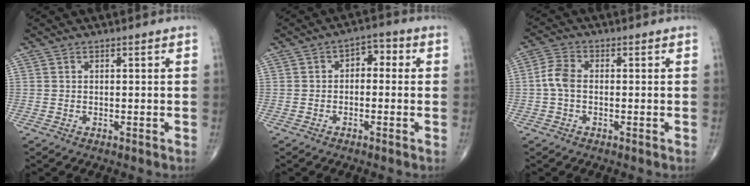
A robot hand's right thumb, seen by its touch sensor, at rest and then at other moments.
{"total": 4.3, "force": [0.1, 2.8, 3.2], "torque": [-0.024, 0.021, -0.012]}
{"total": 4.3, "force": [-0.4, 2.6, 3.3], "torque": [-0.072, 0.012, -0.017]}